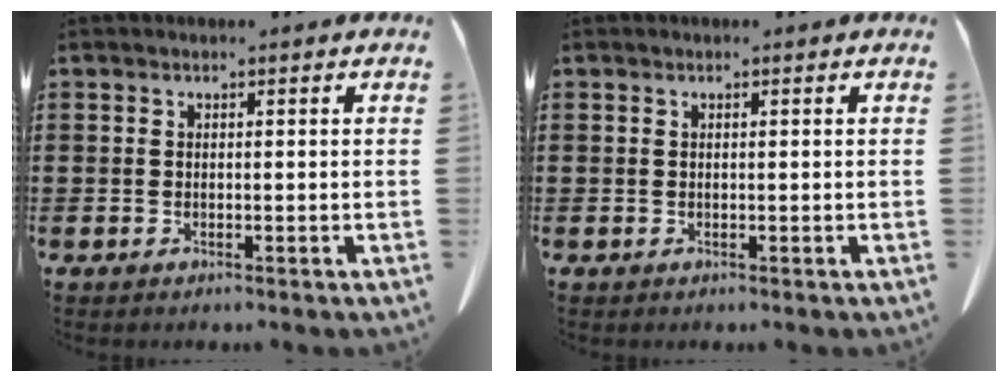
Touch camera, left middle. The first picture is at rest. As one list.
[{"total": 0.0}]